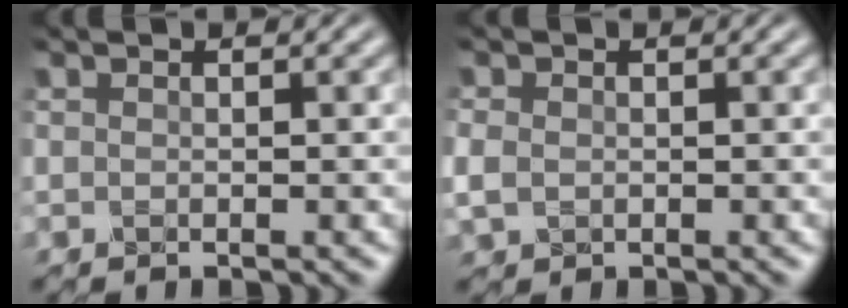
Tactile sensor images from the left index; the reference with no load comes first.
{"total": 2.0, "force": [-0.2, 1.6, 1.1], "torque": [-0.027, -0.003, -0.006]}